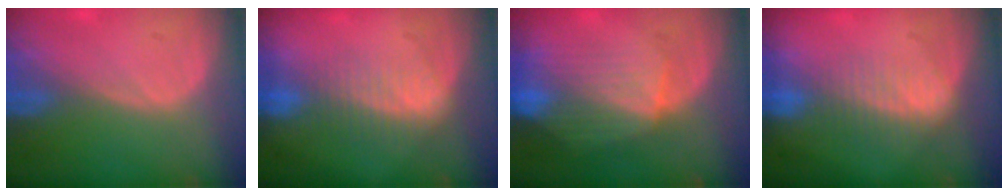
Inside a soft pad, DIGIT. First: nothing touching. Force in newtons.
{"total": 7.2, "press": 6.2, "slide": 3.8}
{"total": 8.9, "press": 8.0, "slide": 3.9}
{"total": 7.2, "press": 6.1, "slide": 3.8}